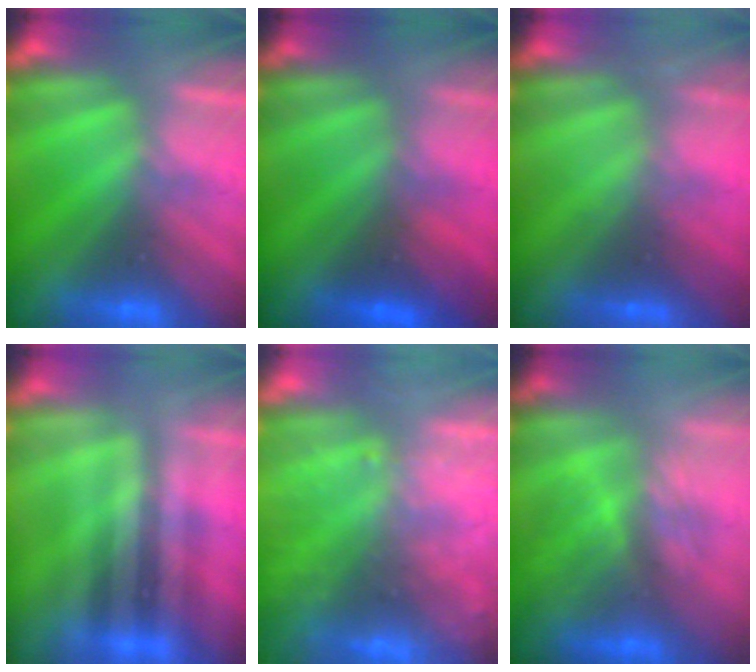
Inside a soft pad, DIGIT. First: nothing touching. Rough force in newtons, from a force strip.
{"total": 1.6}
{"total": 2.3}
{"total": 1.9}
{"total": 6.6}
{"total": 10.8}